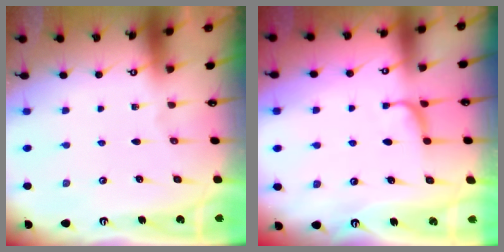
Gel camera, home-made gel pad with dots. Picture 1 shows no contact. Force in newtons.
{"total": 2.0, "press": 1.9, "slide": 0.4}